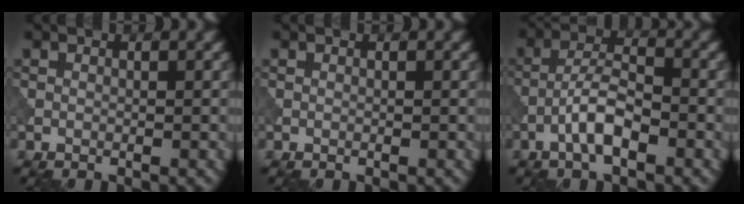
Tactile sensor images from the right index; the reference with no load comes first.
{"total": 0.0}
{"total": 4.1, "force": [-2.0, 1.2, 3.3], "torque": [-0.062, 0.013, -0.045]}